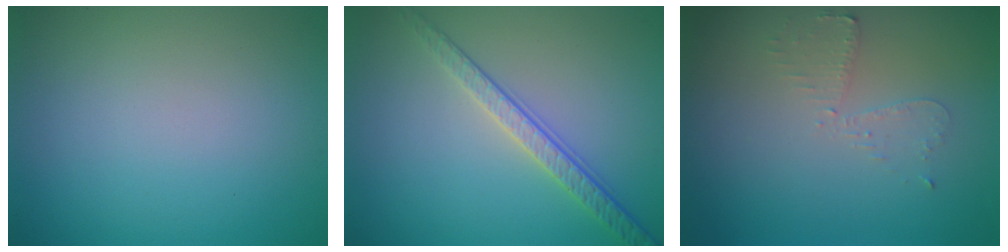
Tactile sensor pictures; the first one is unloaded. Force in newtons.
{"total": 2.8, "press": 2.4, "slide": 1.5}
{"total": 1.9, "press": 1.9, "slide": 0.4}